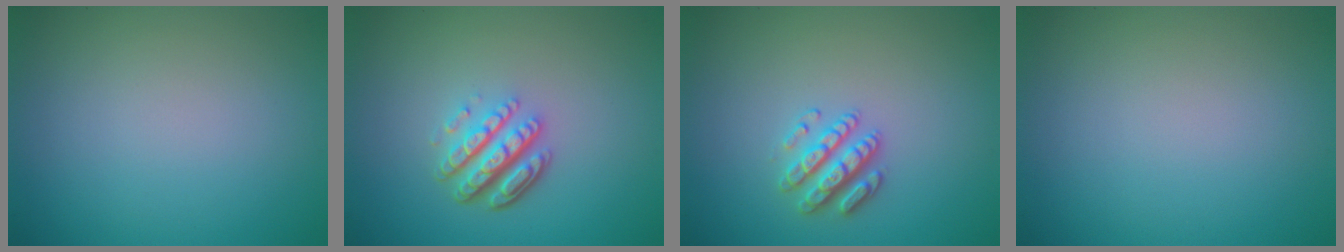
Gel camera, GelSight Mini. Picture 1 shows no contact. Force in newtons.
{"total": 4.9, "press": 3.4, "slide": 3.4}
{"total": 2.6, "press": 2.6, "slide": 0.5}
{"total": 0.0}